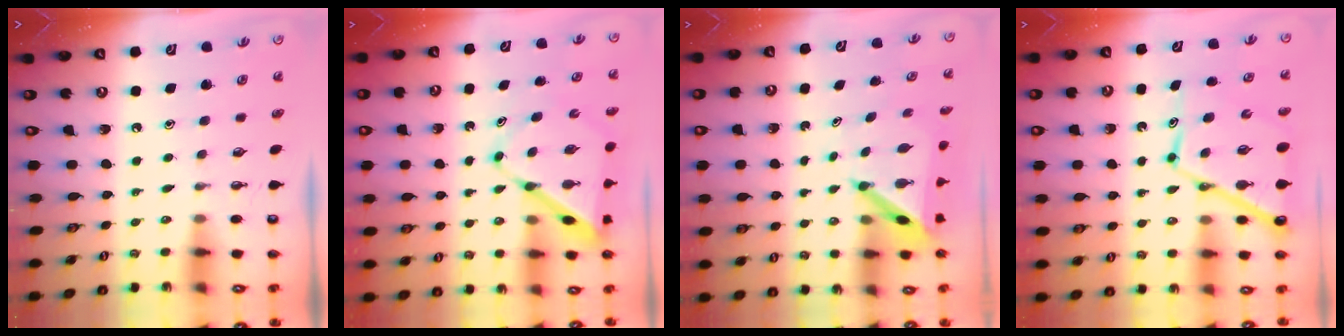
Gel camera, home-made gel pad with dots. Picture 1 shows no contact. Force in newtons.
{"total": 9.6, "press": 9.6, "slide": 1.0}
{"total": 5.8, "press": 5.8, "slide": 0.5}
{"total": 12.6, "press": 12.5, "slide": 1.1}